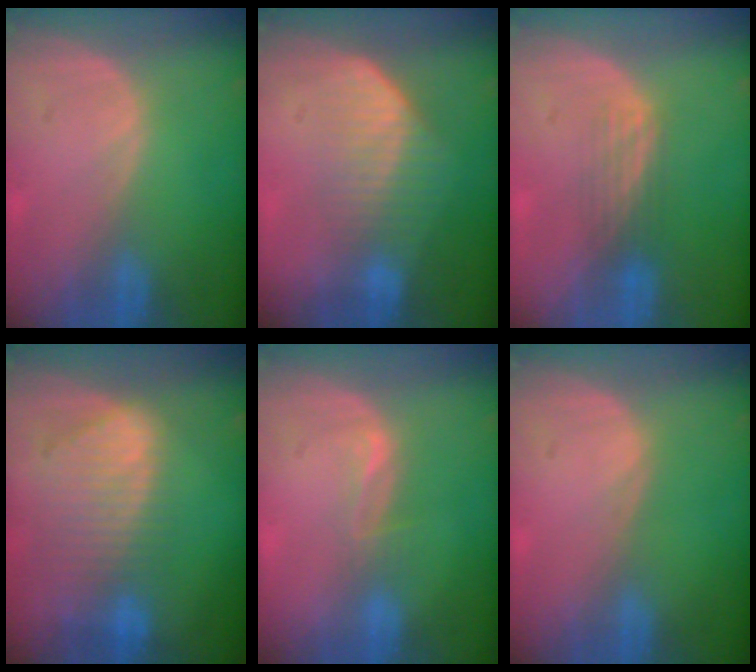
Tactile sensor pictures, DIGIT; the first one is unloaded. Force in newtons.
{"total": 7.3, "press": 6.2, "slide": 3.9}
{"total": 2.7, "press": 2.6, "slide": 0.8}
{"total": 9.5, "press": 8.2, "slide": 4.7}
{"total": 2.2, "press": 1.7, "slide": 1.4}
{"total": 0.0}